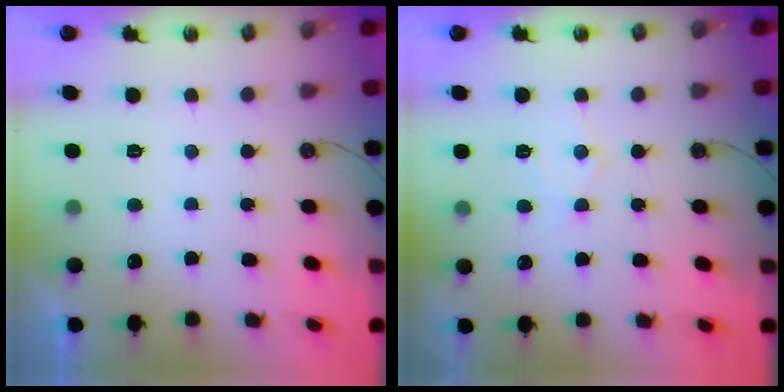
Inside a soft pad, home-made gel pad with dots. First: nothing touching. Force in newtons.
{"total": 6.7, "press": 6.7, "slide": 0.6}